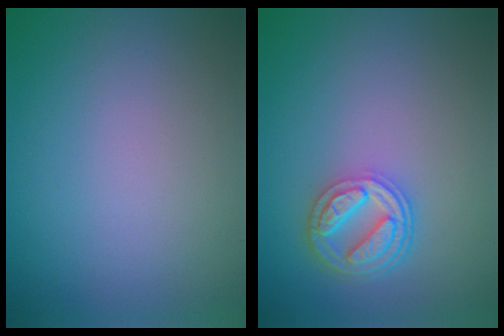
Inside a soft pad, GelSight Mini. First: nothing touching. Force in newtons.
{"total": 4.5, "press": 3.5, "slide": 2.8}